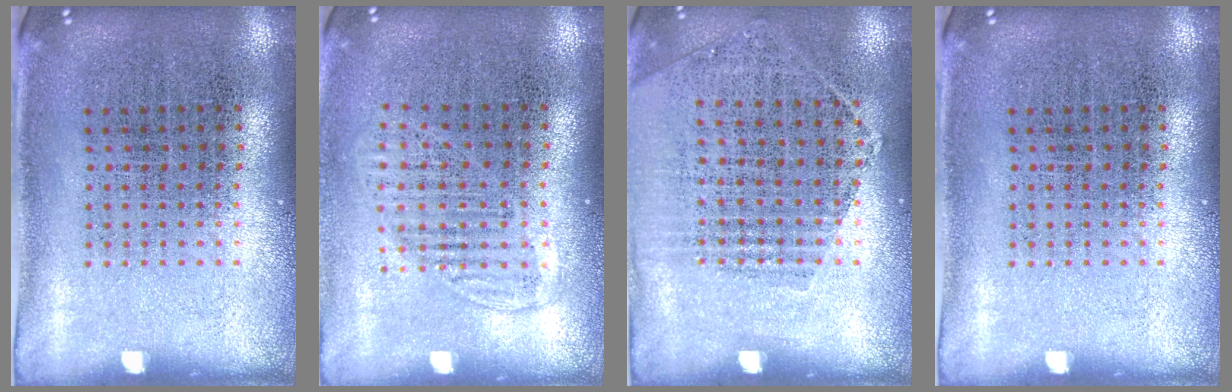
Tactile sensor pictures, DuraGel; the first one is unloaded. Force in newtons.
{"total": 1.3, "press": 1.1, "slide": 0.7}
{"total": 1.2, "press": 1.0, "slide": 0.5}
{"total": 0.0}